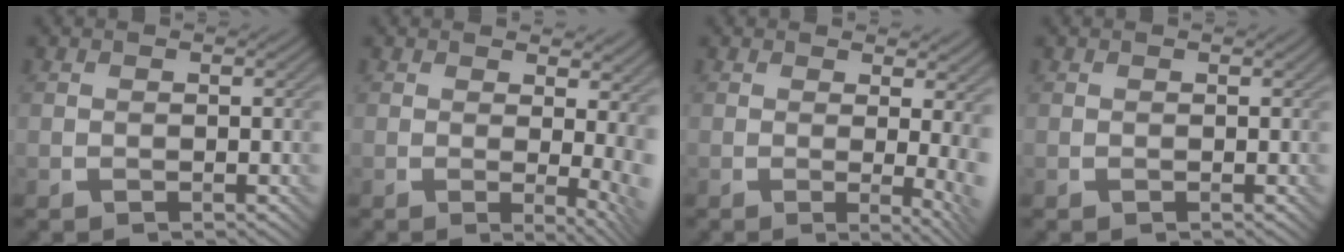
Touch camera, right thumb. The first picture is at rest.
{"total": 6.5, "force": [0.8, 1.9, 6.1], "torque": [-0.072, -0.009, 0.010]}
{"total": 5.7, "force": [0.2, 1.3, 5.5], "torque": [-0.075, -0.009, 0.002]}
{"total": 0.0}